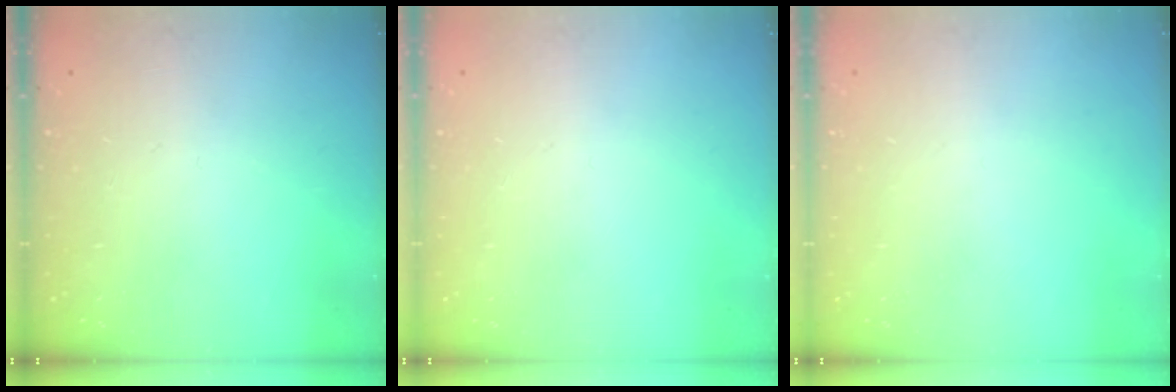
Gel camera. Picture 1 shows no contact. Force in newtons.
{"total": 0.0}
{"total": 0.0}